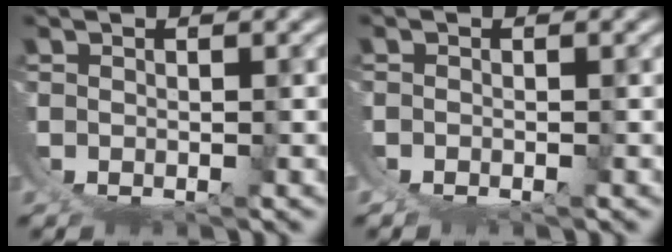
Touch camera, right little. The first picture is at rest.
{"total": 0.9, "force": [-0.1, 0.7, 0.4], "torque": [-0.013, 0.001, -0.004]}